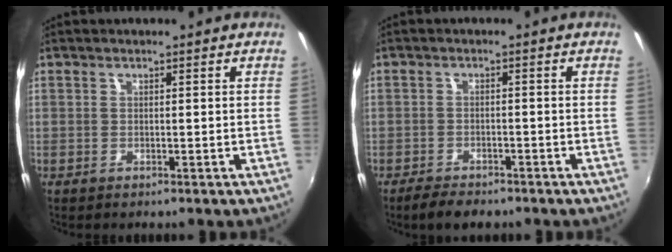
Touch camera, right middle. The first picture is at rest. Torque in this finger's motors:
{"motor_torque": [0.49, -0.70, -0.12, -0.04]}